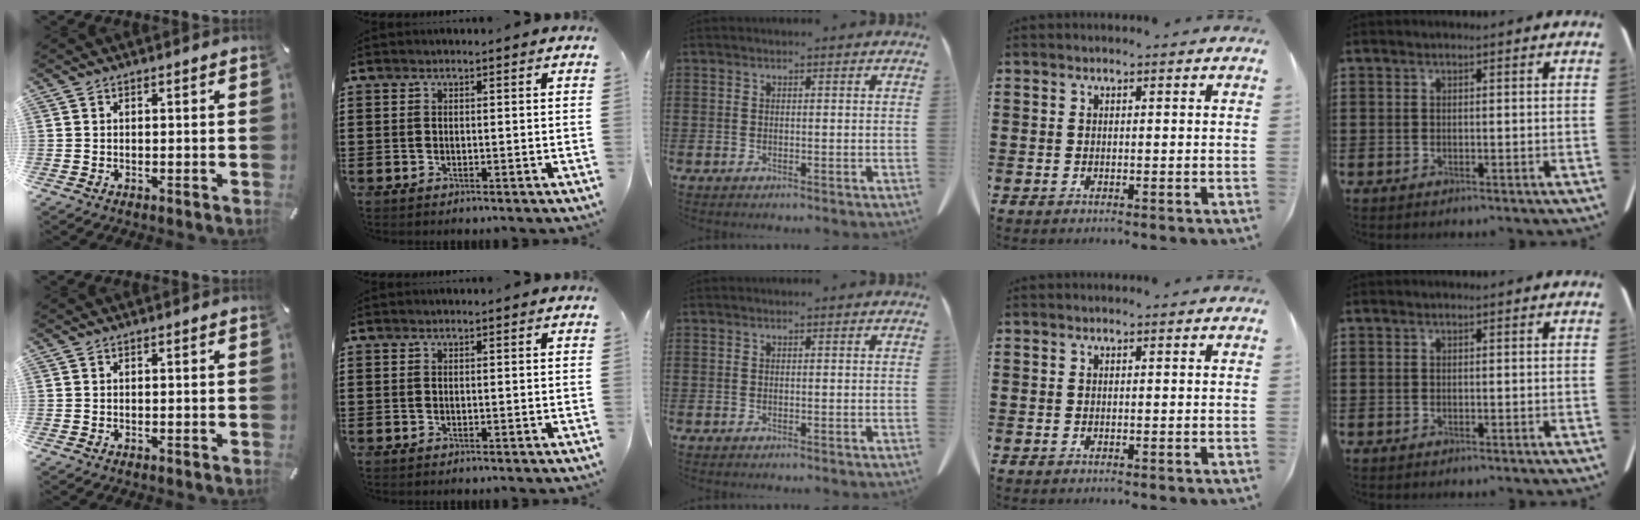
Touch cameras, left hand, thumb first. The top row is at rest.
{}